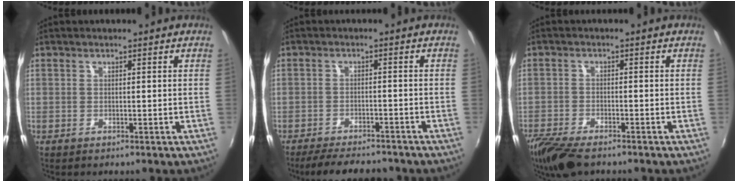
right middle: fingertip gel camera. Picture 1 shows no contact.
{"total": 8.8, "force": [-7.6, 2.4, 3.7], "torque": [-0.088, -0.009, -0.115]}
{"total": 10.1, "force": [-8.0, 2.9, 5.4], "torque": [-0.137, -0.038, -0.147]}